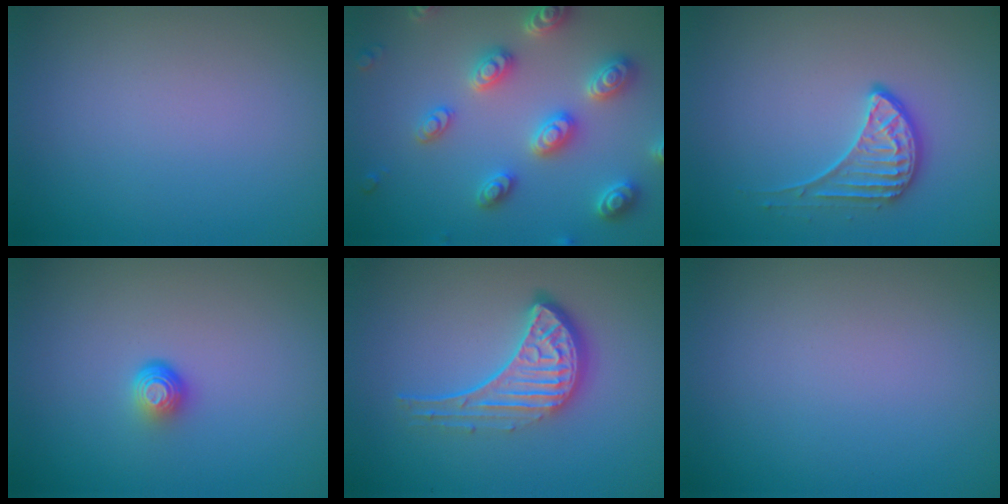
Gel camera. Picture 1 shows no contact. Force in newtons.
{"total": 5.3, "press": 5.2, "slide": 1.2}
{"total": 2.3, "press": 1.7, "slide": 1.5}
{"total": 1.5, "press": 0.9, "slide": 1.2}
{"total": 4.6, "press": 3.3, "slide": 3.2}
{"total": 0.0}